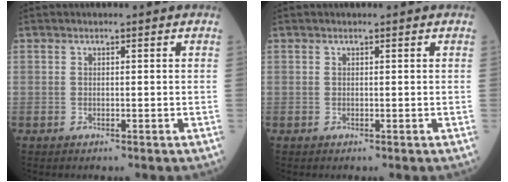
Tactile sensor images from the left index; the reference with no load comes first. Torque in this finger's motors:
{"motor_torque": [-0.01, 0.09, -0.01, 0.01]}